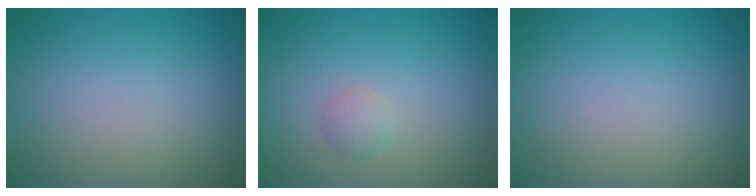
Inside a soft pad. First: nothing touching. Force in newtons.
{"total": 1.0, "press": 1.0, "slide": 0.0}
{"total": 0.0}